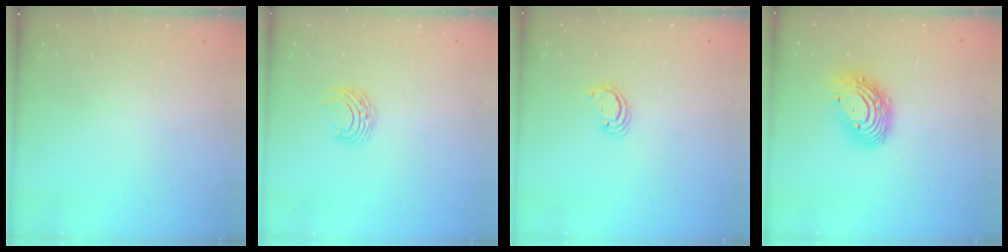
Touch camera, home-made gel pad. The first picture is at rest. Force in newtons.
{"total": 6.3, "press": 6.3, "slide": 0.5}
{"total": 2.4, "press": 2.4, "slide": 0.3}
{"total": 13.1, "press": 13.1, "slide": 1.1}